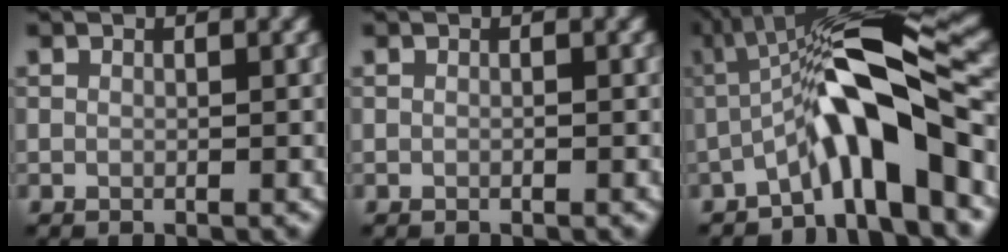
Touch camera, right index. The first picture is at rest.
{"total": 0.0}
{"total": 8.8, "force": [-2.9, 1.7, 8.1], "torque": [-0.129, 0.021, -0.057]}